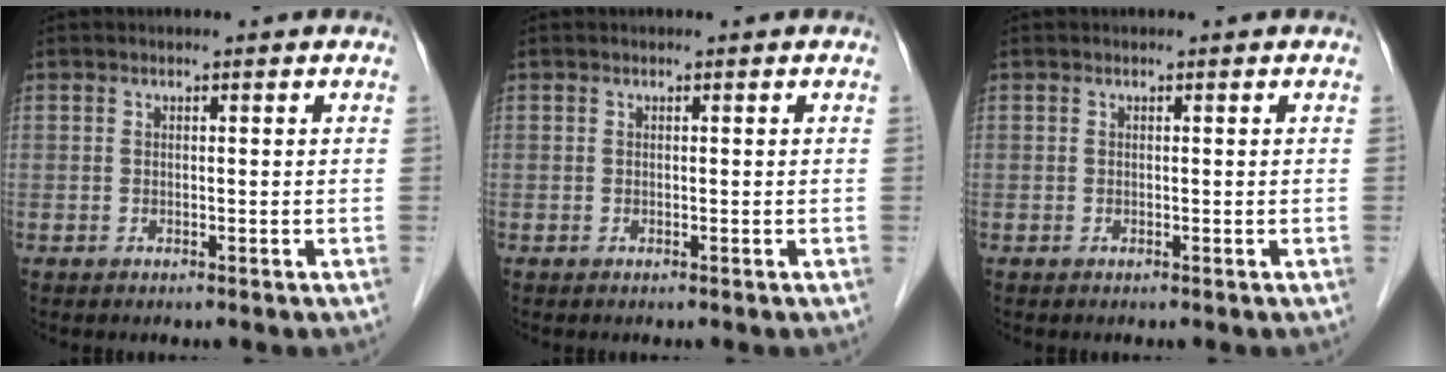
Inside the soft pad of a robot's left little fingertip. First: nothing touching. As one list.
[{"total": 0.0}, {"total": 0.0}]